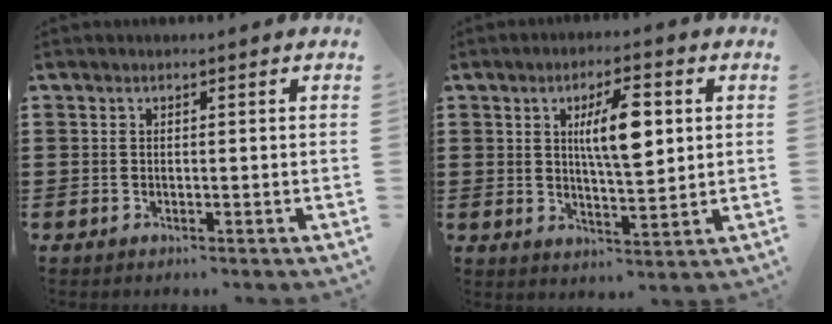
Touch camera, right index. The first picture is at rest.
{"total": 8.0, "force": [2.0, 2.4, 7.3], "torque": [-0.128, 0.003, 0.028]}